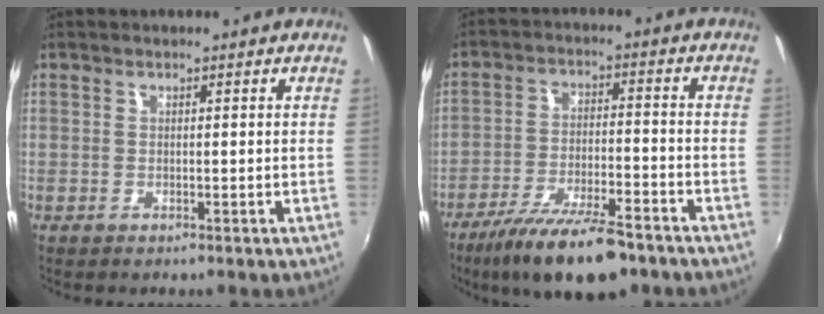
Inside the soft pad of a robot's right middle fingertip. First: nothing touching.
{"total": 15.0, "force": [-11.3, 3.9, 9.1], "torque": [-0.183, -0.023, -0.185]}